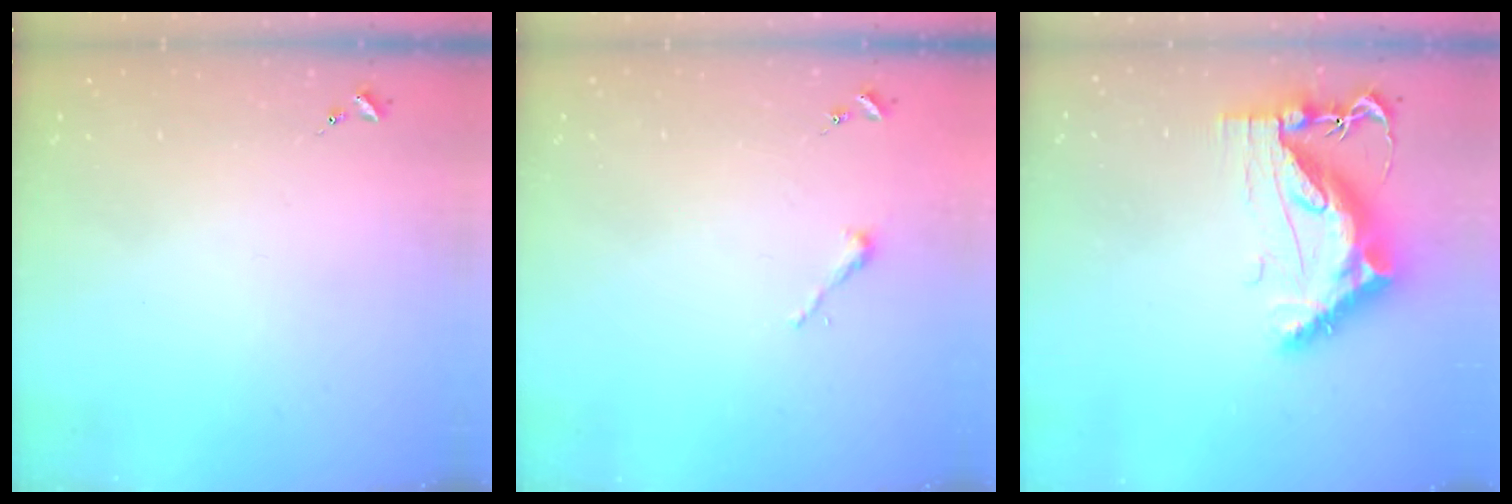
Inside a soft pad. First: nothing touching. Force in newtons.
{"total": 2.5, "press": 2.5, "slide": 0.2}
{"total": 11.9, "press": 11.9, "slide": 1.0}